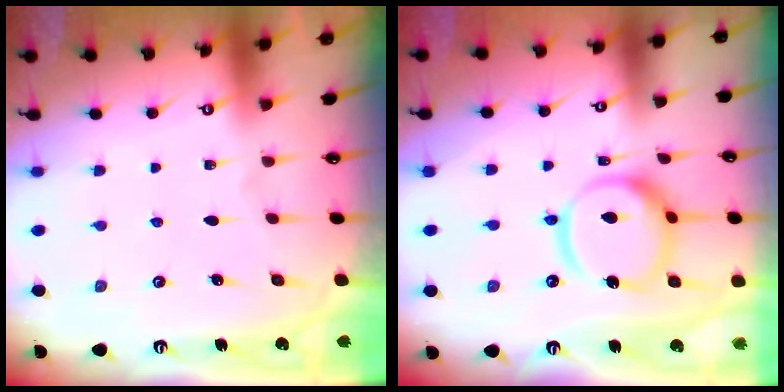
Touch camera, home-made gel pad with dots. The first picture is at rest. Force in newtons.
{"total": 15.0, "press": 14.9, "slide": 1.9}